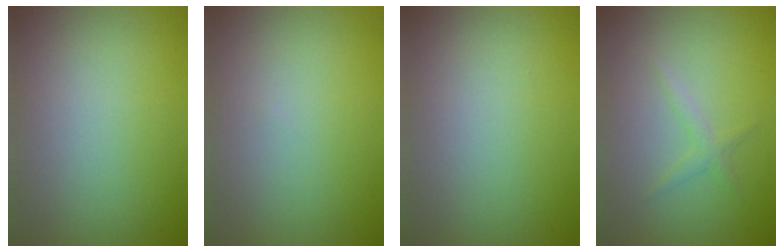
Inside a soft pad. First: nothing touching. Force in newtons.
{"total": 0.0}
{"total": 0.0}
{"total": 1.2, "press": 1.2, "slide": 0.0}